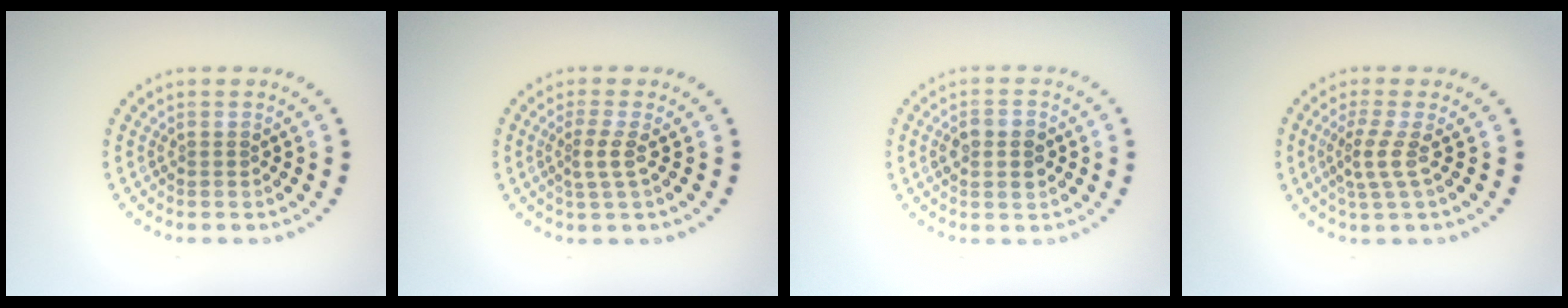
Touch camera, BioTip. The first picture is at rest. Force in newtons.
{"total": 1.7, "press": 1.3, "slide": 1.2}
{"total": 2.8, "press": 2.8, "slide": 0.1}
{"total": 2.3, "press": 1.6, "slide": 1.7}